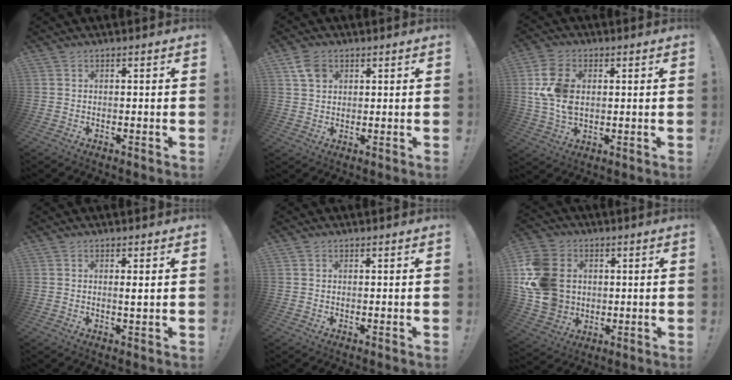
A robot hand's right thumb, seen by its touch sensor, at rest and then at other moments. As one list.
[{"total": 6.0, "force": [3.0, 4.3, 2.8], "torque": [-0.039, -0.006, 0.057]}, {"total": 12.6, "force": [1.6, 8.7, 8.9], "torque": [-0.178, 0.000, 0.029]}, {"total": 1.4, "force": [0.4, -0.2, 1.3], "torque": [-0.017, -0.007, 0.004]}, {"total": 0.7, "force": [0.4, 0.6, 0.0], "torque": [0.006, -0.002, 0.007]}, {"total": 17.8, "force": [1.7, 14.8, 9.8], "torque": [-0.195, 0.007, 0.039]}]